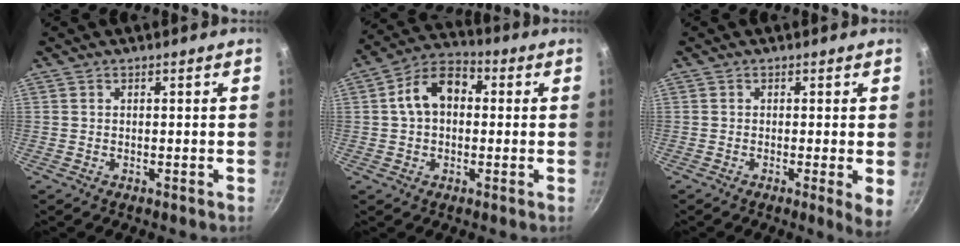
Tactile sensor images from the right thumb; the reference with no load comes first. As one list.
[{"total": 10.2, "force": [1.1, 7.2, 7.1], "torque": [-0.094, 0.033, 0.001]}, {"total": 4.0, "force": [-0.2, 0.4, 4.0], "torque": [-0.050, -0.014, -0.006]}]